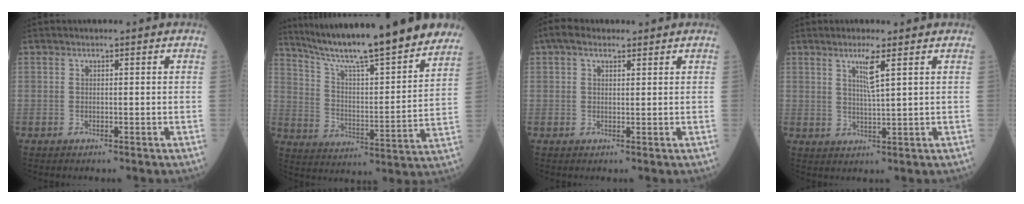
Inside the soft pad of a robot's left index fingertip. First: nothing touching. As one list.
[{"total": 24.3, "force": [20.9, 1.9, 12.2], "torque": [-0.200, -0.024, 0.307]}, {"total": 3.3, "force": [2.1, 1.7, 1.8], "torque": [-0.044, 0.025, 0.040]}, {"total": 3.7, "force": [1.9, -0.3, 3.1], "torque": [-0.064, -0.007, 0.039]}]